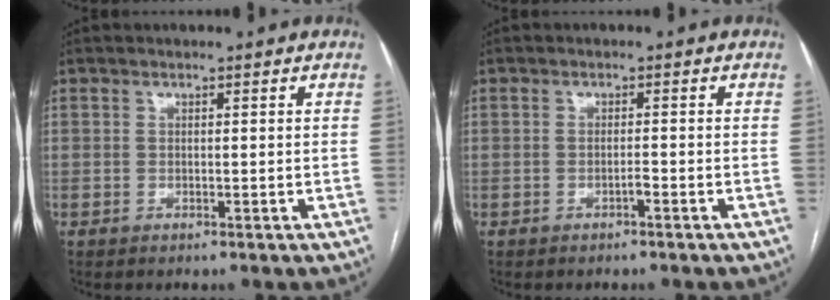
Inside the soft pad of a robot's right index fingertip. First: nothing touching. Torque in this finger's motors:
{"motor_torque": [0.43, 0.27, 0.22, 0.09]}